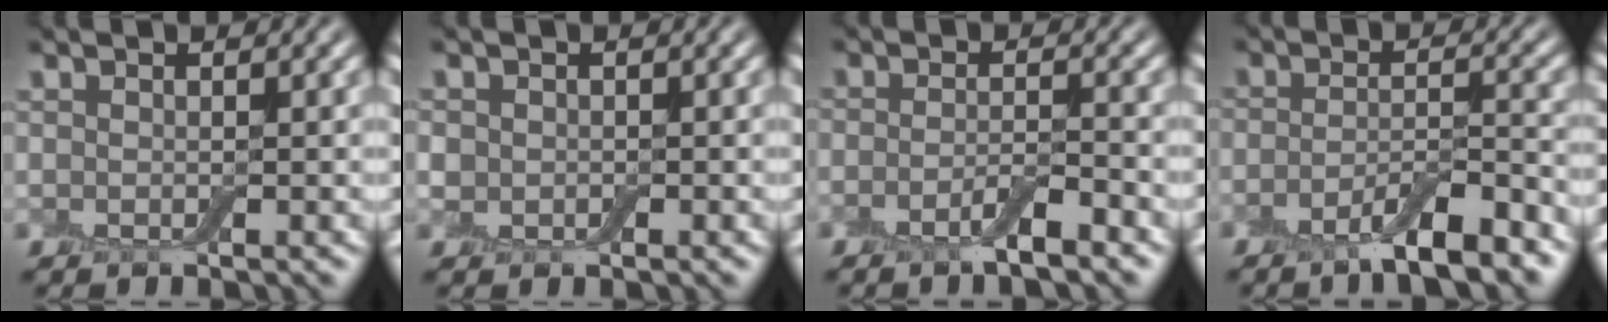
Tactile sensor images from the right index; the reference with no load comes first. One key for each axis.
{"total": 1.7, "fx": -0.1, "fy": 1.6, "fz": 0.6, "tx": -0.010, "ty": -0.001, "tz": -0.005}
{"total": 2.6, "fx": -1.7, "fy": 0.5, "fz": 2.0, "tx": -0.037, "ty": 0.000, "tz": -0.037}
{"total": 5.5, "fx": -3.7, "fy": 1.1, "fz": 3.9, "tx": -0.062, "ty": 0.001, "tz": -0.066}